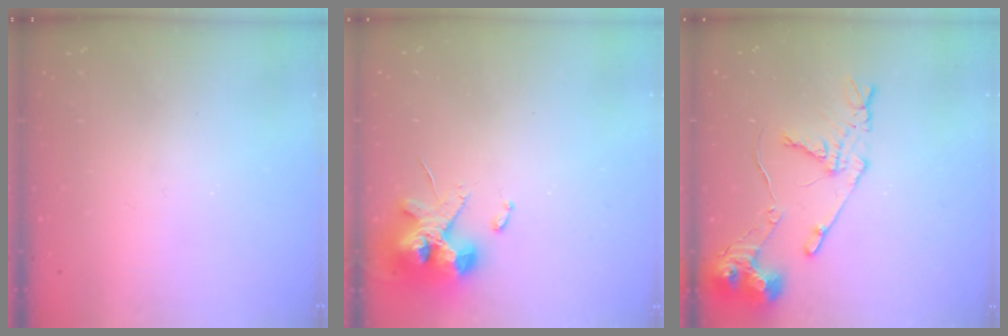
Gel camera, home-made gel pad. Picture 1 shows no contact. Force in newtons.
{"total": 13.6, "press": 13.4, "slide": 2.1}
{"total": 12.8, "press": 12.7, "slide": 1.4}